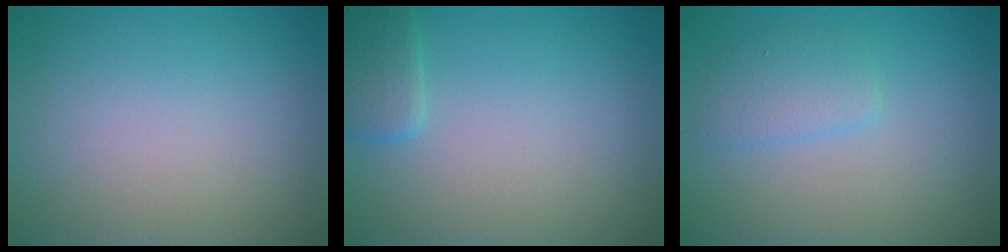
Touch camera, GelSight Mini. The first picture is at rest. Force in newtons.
{"total": 2.0, "press": 2.0, "slide": 0.1}
{"total": 1.9, "press": 1.9, "slide": 0.1}